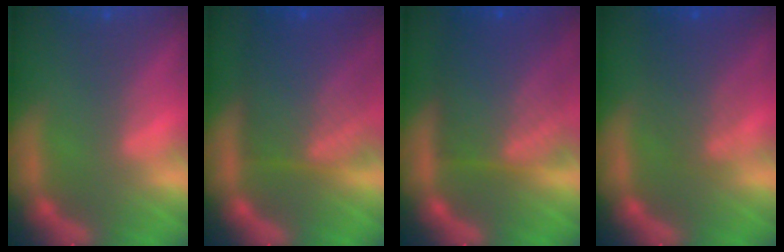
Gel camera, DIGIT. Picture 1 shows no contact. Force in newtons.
{"total": 9.6}
{"total": 10.1}
{"total": 4.5}